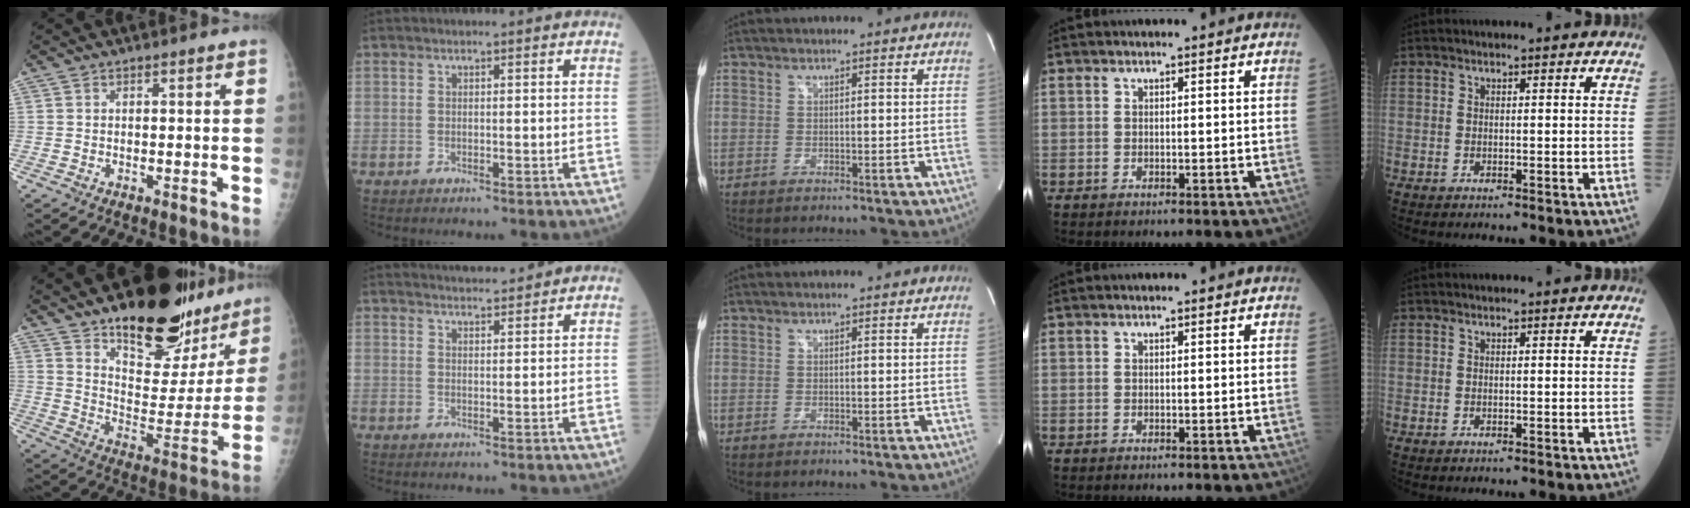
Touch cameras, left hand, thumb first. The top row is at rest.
{"thumb": {"total": 26.0, "force": [19.7, 10.8, 13.1], "torque": [-0.147, -0.113, 0.287]}, "index": {"total": 5.0, "force": [4.9, 0.0, 0.9], "torque": [-0.020, 0.014, 0.072]}}